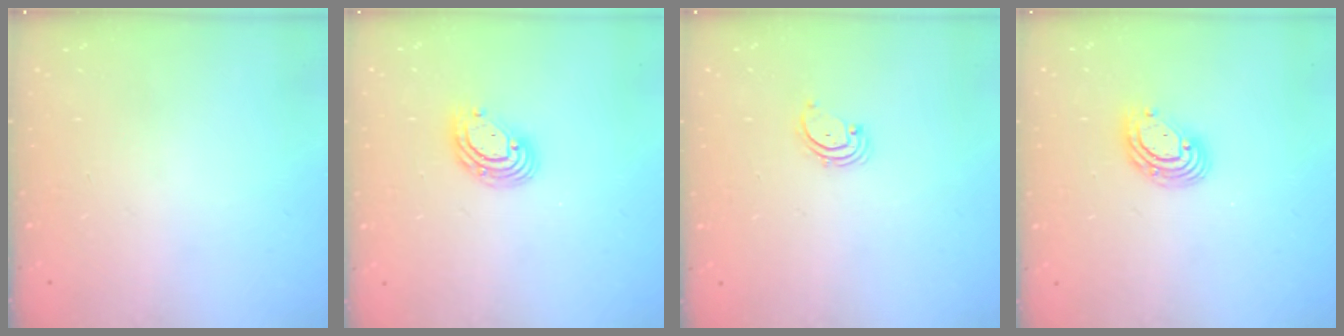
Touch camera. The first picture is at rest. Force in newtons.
{"total": 7.9, "press": 7.8, "slide": 1.5}
{"total": 1.7, "press": 1.6, "slide": 0.2}
{"total": 7.9, "press": 7.8, "slide": 1.5}